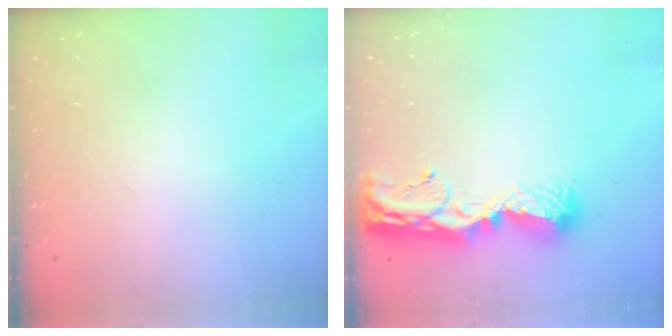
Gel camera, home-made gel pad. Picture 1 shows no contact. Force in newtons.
{"total": 12.3, "press": 12.3, "slide": 1.3}